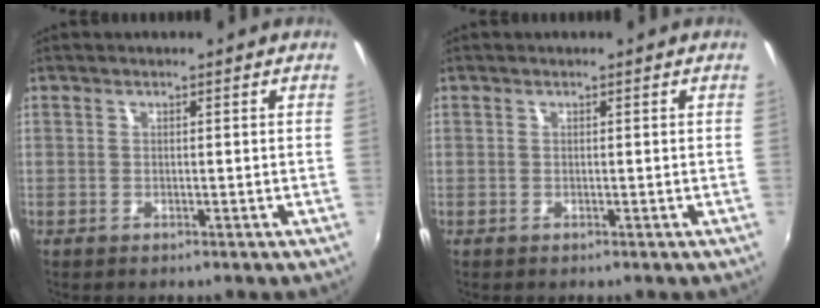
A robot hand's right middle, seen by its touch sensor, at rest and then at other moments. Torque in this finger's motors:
{"motor_torque": [0.00, 0.00, 0.00, 0.00]}